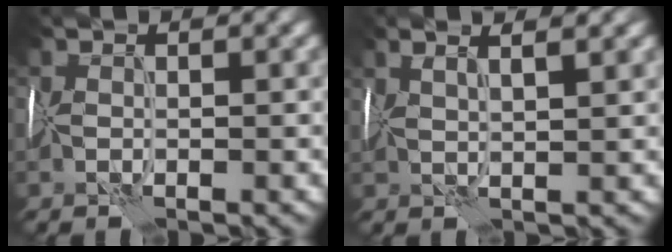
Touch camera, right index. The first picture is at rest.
{"total": 4.2, "force": [2.7, 1.1, 3.0], "torque": [-0.033, 0.029, 0.020]}